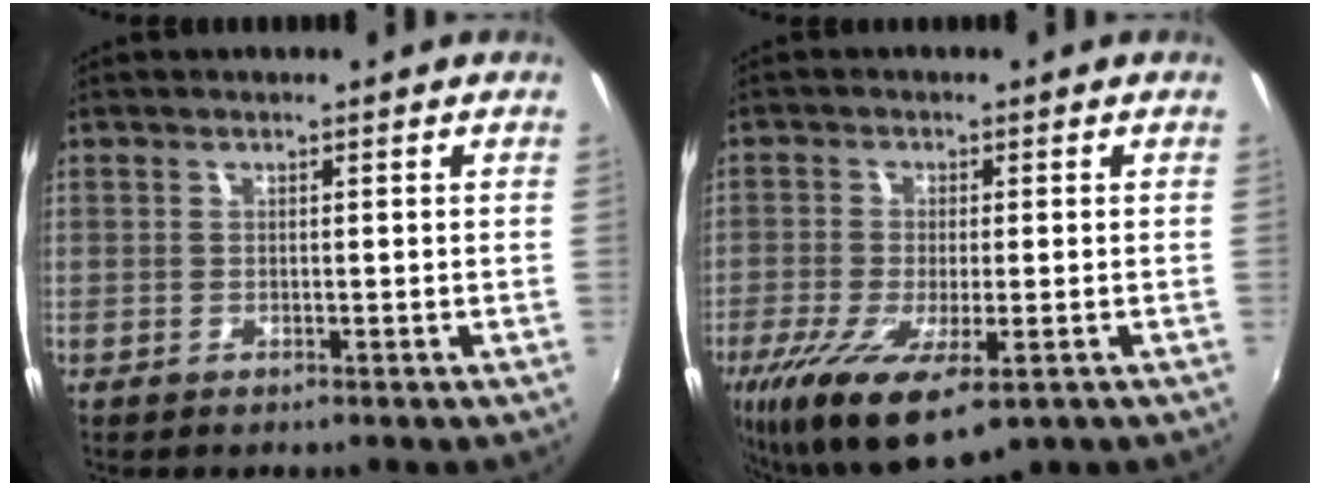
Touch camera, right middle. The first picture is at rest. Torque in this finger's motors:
{"motor_torque": [1.50, -0.64, 0.36, 0.21]}